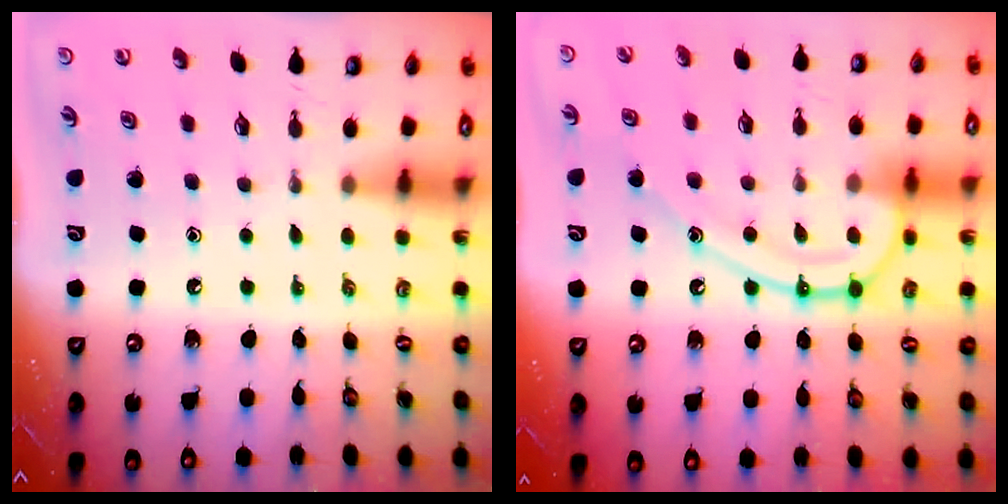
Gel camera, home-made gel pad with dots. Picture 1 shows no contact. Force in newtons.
{"total": 14.9, "press": 14.8, "slide": 1.5}